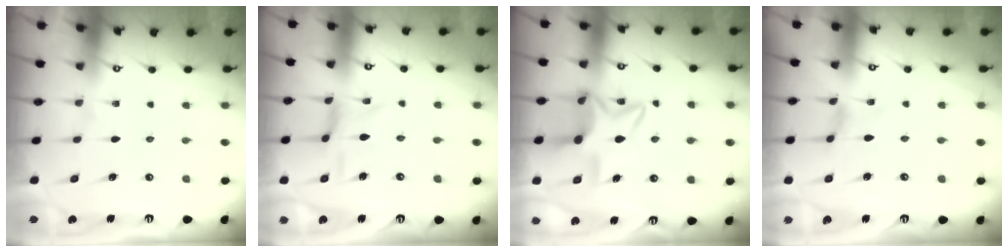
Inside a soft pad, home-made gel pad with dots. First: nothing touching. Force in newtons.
{"total": 1.8, "press": 1.7, "slide": 0.4}
{"total": 11.1, "press": 11.0, "slide": 1.5}
{"total": 0.6, "press": 0.6, "slide": 0.2}